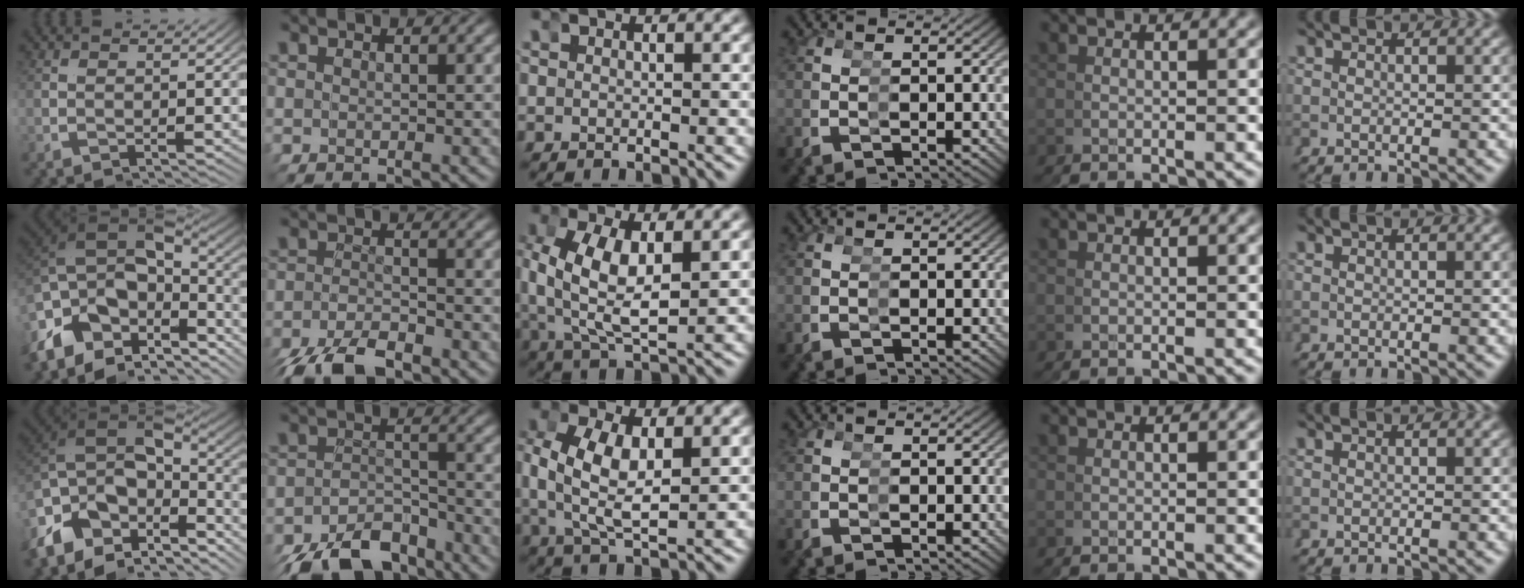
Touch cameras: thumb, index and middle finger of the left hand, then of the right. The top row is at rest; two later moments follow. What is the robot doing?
{"motion": "grasp_and_lifting", "object": "pipette"}